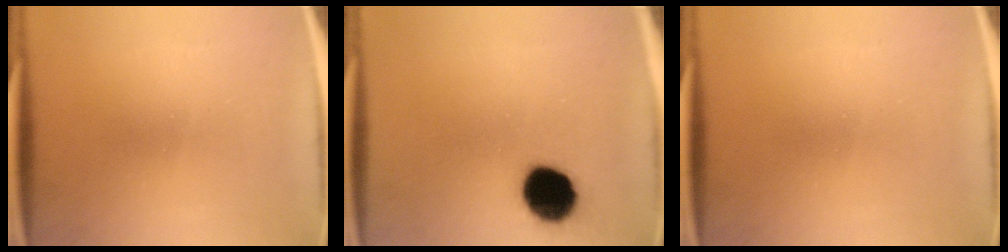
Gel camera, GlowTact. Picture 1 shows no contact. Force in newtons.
{"total": 12.6}
{"total": 0.0}